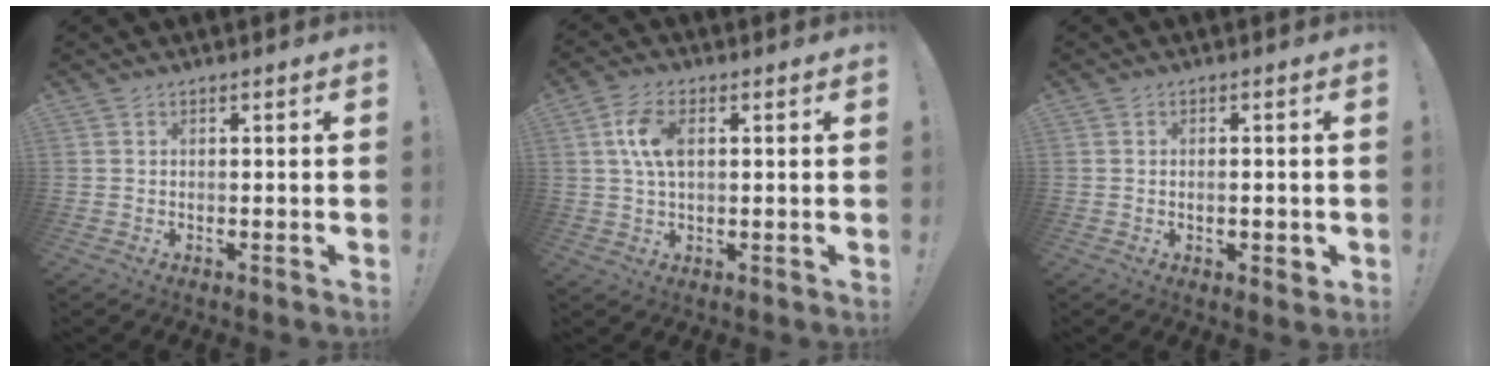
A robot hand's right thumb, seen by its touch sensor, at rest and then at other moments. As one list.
[{"total": 8.2, "force": [1.7, 4.4, 6.7], "torque": [-0.141, 0.007, 0.030]}, {"total": 2.9, "force": [-0.6, 1.3, 2.6], "torque": [-0.033, 0.000, -0.011]}]